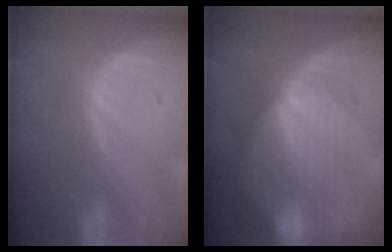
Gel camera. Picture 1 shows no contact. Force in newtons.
{"total": 7.4, "press": 7.4, "slide": 0.3}